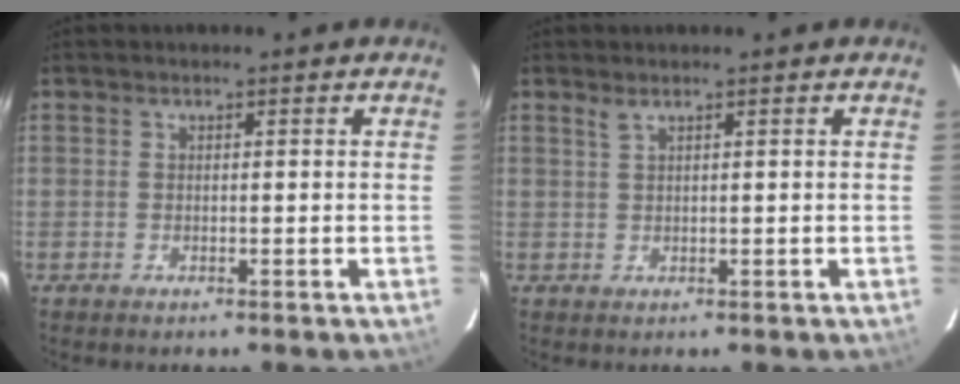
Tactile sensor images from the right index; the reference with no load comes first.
{"total": 0.9, "force": [0.6, -0.1, 0.6], "torque": [-0.010, 0.001, 0.012]}